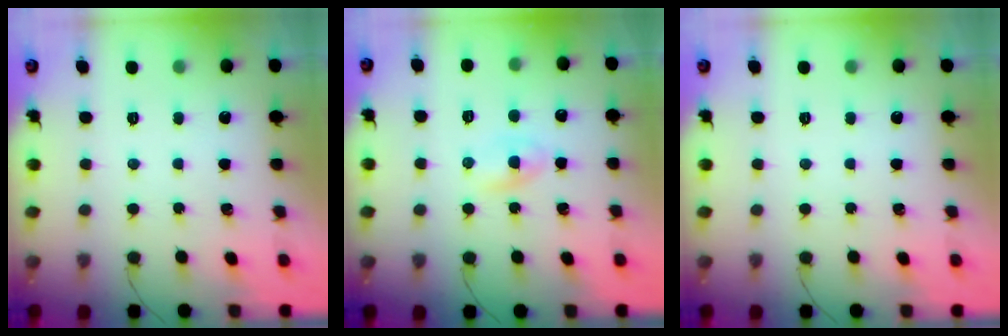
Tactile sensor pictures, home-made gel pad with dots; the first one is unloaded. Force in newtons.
{"total": 1.8, "press": 1.5, "slide": 0.9}
{"total": 0.0}